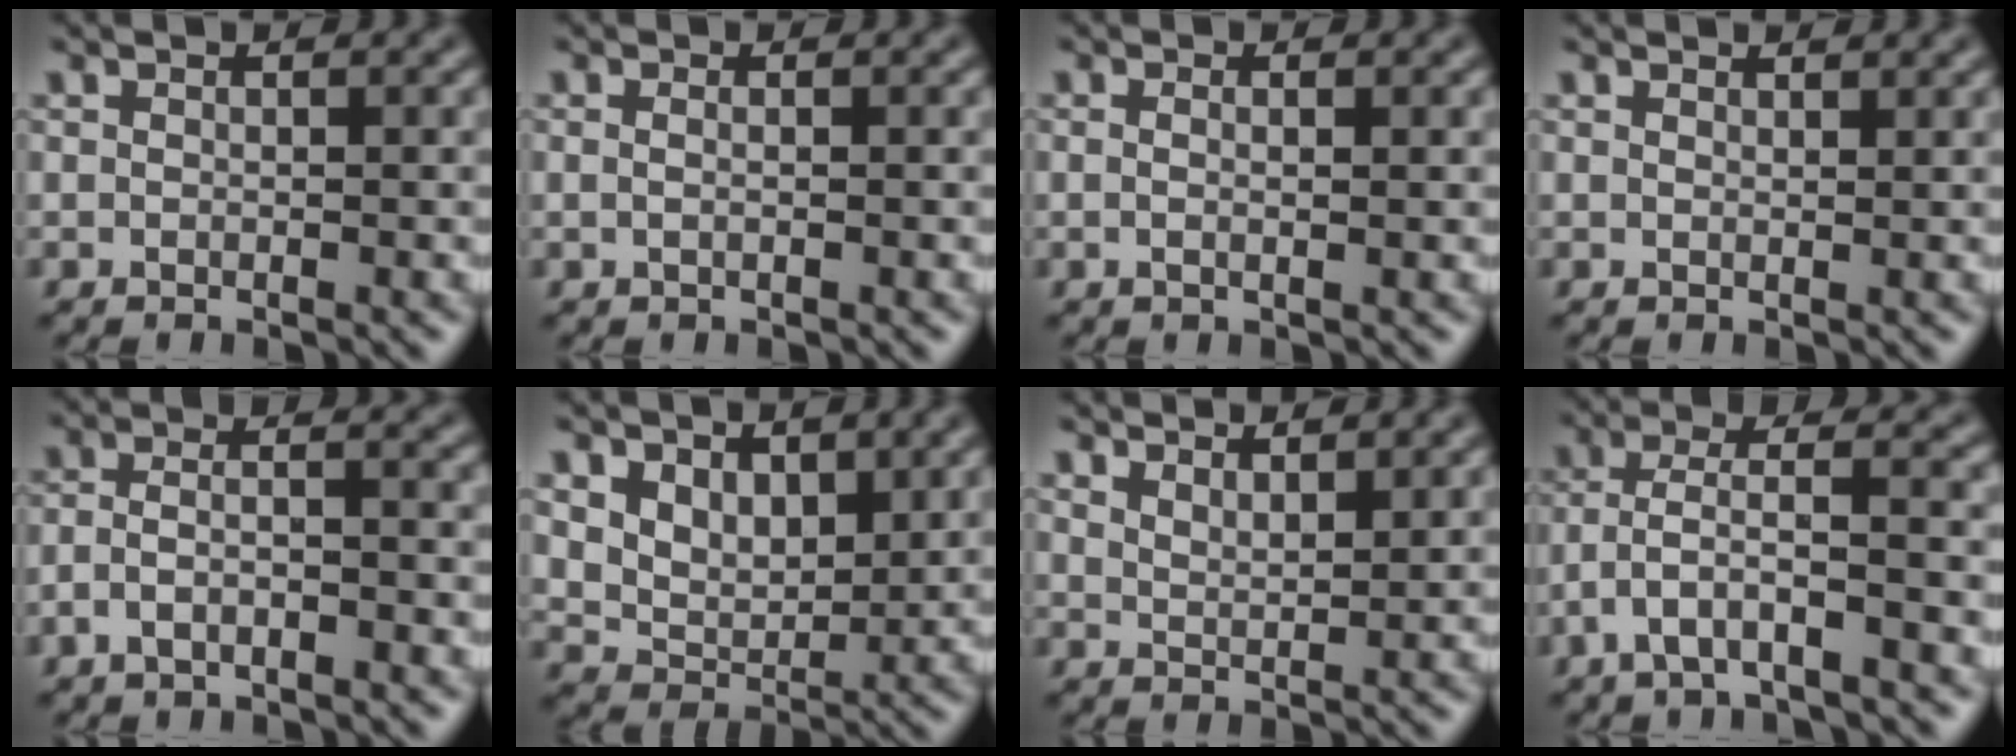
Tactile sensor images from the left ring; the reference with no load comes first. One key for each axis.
{"total": 0.8, "fx": 0.2, "fy": 0.4, "fz": 0.6, "tx": -0.006, "ty": -0.009, "tz": -0.001}
{"total": 1.2, "fx": 0.3, "fy": 0.4, "fz": 1.1, "tx": -0.011, "ty": -0.010, "tz": -0.005}
{"total": 1.2, "fx": 1.1, "fy": 0.1, "fz": 0.3, "tx": -0.006, "ty": -0.003, "tz": 0.015}
{"total": 3.1, "fx": -1.6, "fy": 1.0, "fz": 2.5, "tx": -0.053, "ty": 0.002, "tz": -0.032}
{"total": 3.9, "fx": 2.0, "fy": 2.6, "fz": 2.1, "tx": -0.052, "ty": -0.017, "tz": 0.034}
{"total": 3.4, "fx": 3.0, "fy": 0.8, "fz": 1.4, "tx": -0.008, "ty": 0.005, "tz": 0.041}
{"total": 4.5, "fx": -2.0, "fy": 1.1, "fz": 3.8, "tx": -0.083, "ty": 0.008, "tz": -0.040}